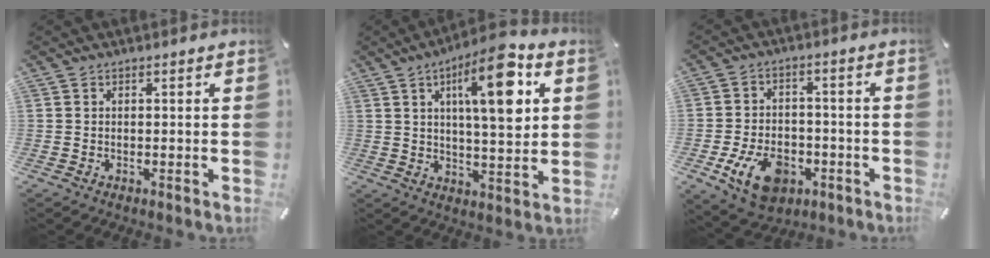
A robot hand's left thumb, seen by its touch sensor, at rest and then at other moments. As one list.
[{"total": 16.5, "force": [6.5, 5.3, 14.2], "torque": [-0.217, -0.015, 0.095]}, {"total": 11.6, "force": [-4.9, 7.6, 7.2], "torque": [-0.136, 0.015, -0.087]}]